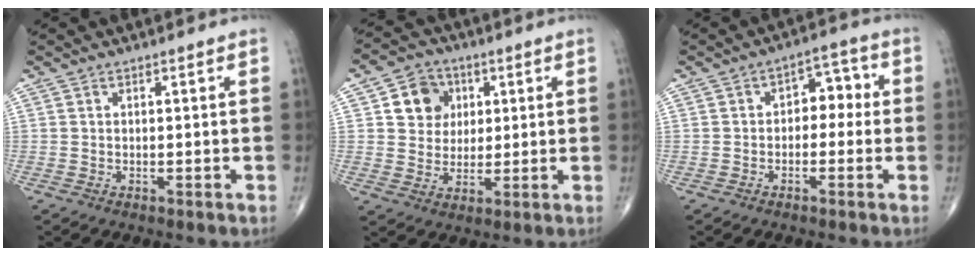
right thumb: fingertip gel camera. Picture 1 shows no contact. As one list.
[{"total": 8.5, "force": [2.7, 7.4, 3.4], "torque": [-0.016, -0.005, 0.044]}, {"total": 5.5, "force": [-0.2, 3.8, 4.0], "torque": [-0.023, 0.027, -0.014]}]